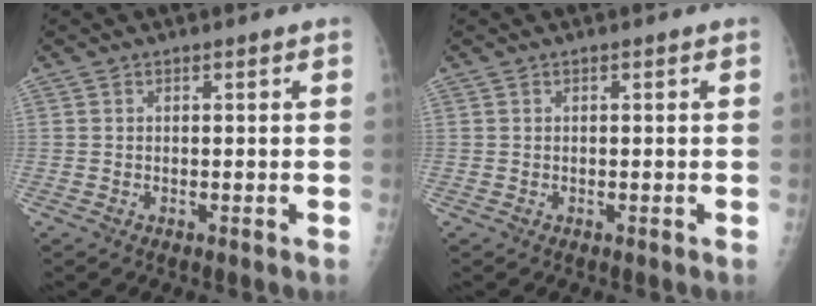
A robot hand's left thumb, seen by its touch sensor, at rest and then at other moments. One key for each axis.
{"total": 0.0}